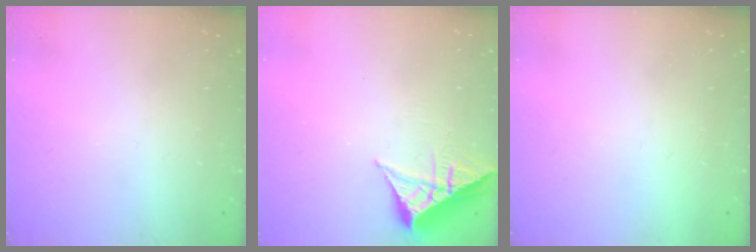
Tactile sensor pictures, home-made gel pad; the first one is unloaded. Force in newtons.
{"total": 6.1, "press": 6.0, "slide": 0.7}
{"total": 1.5, "press": 1.5, "slide": 0.1}